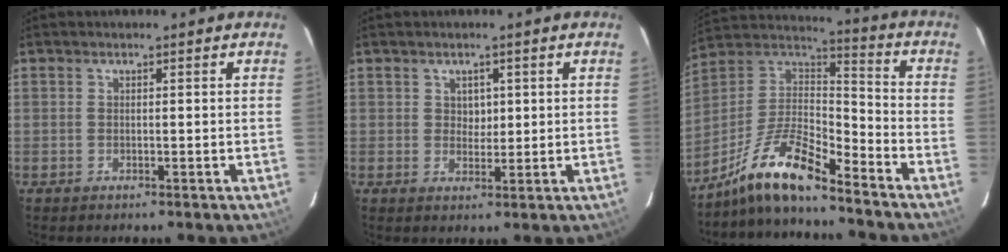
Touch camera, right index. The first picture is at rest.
{"total": 2.4, "force": [0.8, 2.1, 0.8], "torque": [-0.008, 0.005, 0.015]}
{"total": 11.3, "force": [-8.8, 3.5, 6.3], "torque": [-0.145, 0.034, -0.171]}